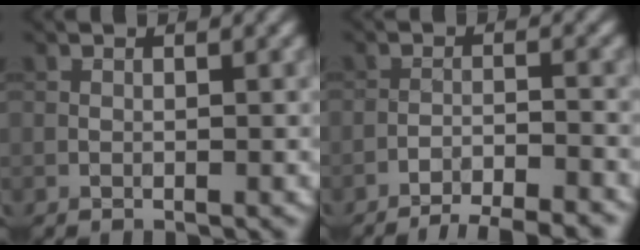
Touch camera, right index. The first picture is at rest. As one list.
[{"total": 7.2, "force": [-6.7, 1.3, 2.2], "torque": [-0.024, 0.009, -0.095]}]